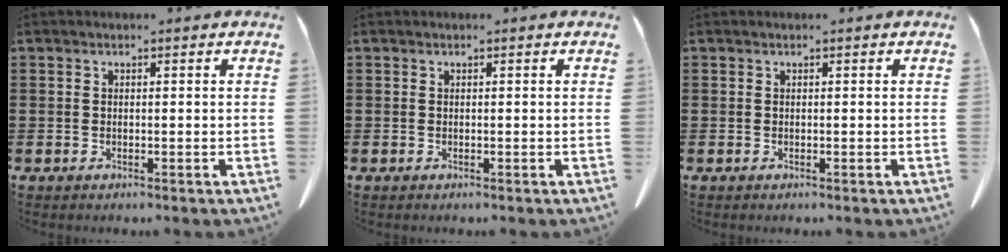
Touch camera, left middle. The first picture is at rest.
{"total": 0.0}
{"total": 0.0}